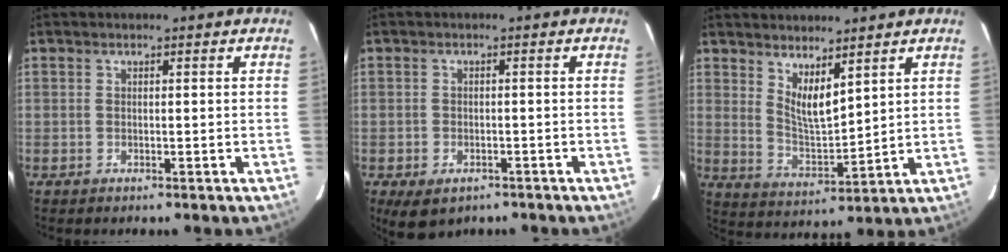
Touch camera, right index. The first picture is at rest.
{"total": 5.6, "force": [-3.3, 3.5, 2.9], "torque": [-0.060, -0.015, -0.043]}
{"total": 7.0, "force": [4.7, 2.1, 4.8], "torque": [-0.081, -0.016, 0.090]}